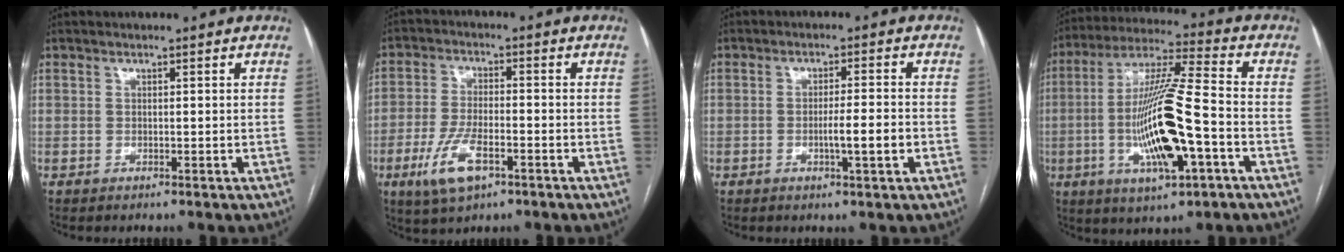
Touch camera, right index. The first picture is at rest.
{"total": 8.4, "force": [-3.9, 3.1, 6.8], "torque": [-0.147, -0.007, -0.070]}
{"total": 4.7, "force": [-1.3, 0.0, 4.5], "torque": [-0.071, -0.003, -0.019]}
{"total": 17.1, "force": [-4.1, 2.0, 16.5], "torque": [-0.326, -0.005, -0.069]}